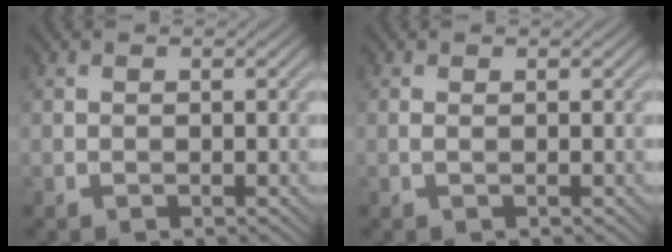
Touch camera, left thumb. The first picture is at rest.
{"total": 0.5, "force": [0.1, 0.0, 0.5], "torque": [-0.014, 0.001, 0.001]}